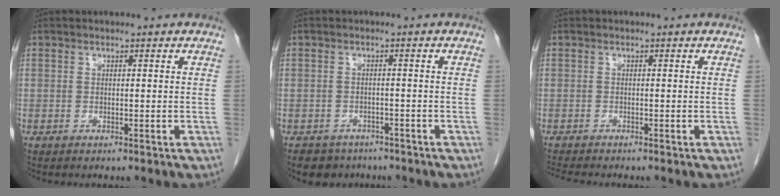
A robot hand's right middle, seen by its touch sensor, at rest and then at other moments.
{"total": 4.3, "force": [-3.3, 2.7, 0.2], "torque": [-0.005, 0.007, -0.046]}
{"total": 2.2, "force": [-2.1, -0.5, 0.6], "torque": [-0.015, -0.012, -0.038]}